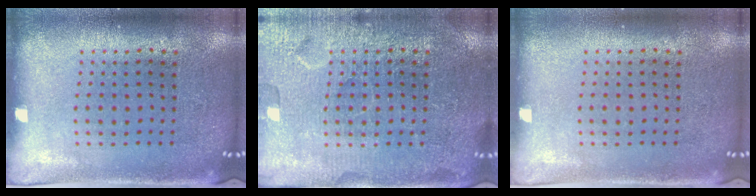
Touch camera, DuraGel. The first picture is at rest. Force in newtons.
{"total": 4.0, "press": 4.0, "slide": 0.4}
{"total": 0.0}